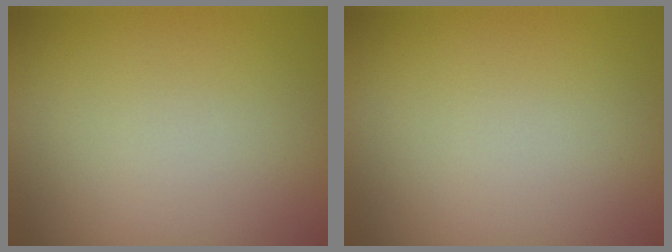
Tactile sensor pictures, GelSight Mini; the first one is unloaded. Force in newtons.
{"total": 0.0}